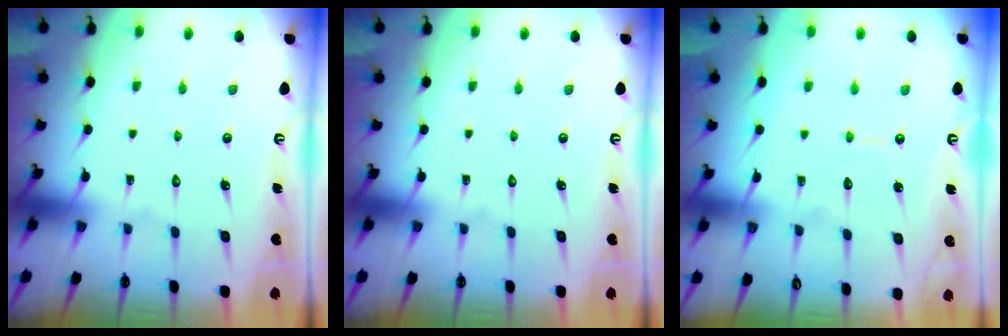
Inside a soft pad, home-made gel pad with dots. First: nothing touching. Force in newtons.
{"total": 0.0}
{"total": 3.9, "press": 3.9, "slide": 0.2}